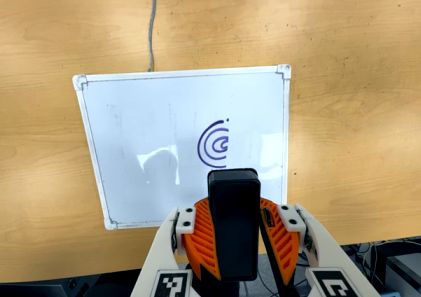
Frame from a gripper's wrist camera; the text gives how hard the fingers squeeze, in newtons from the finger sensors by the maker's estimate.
{"total": 11.5, "left": 11.1, "right": 11.8}